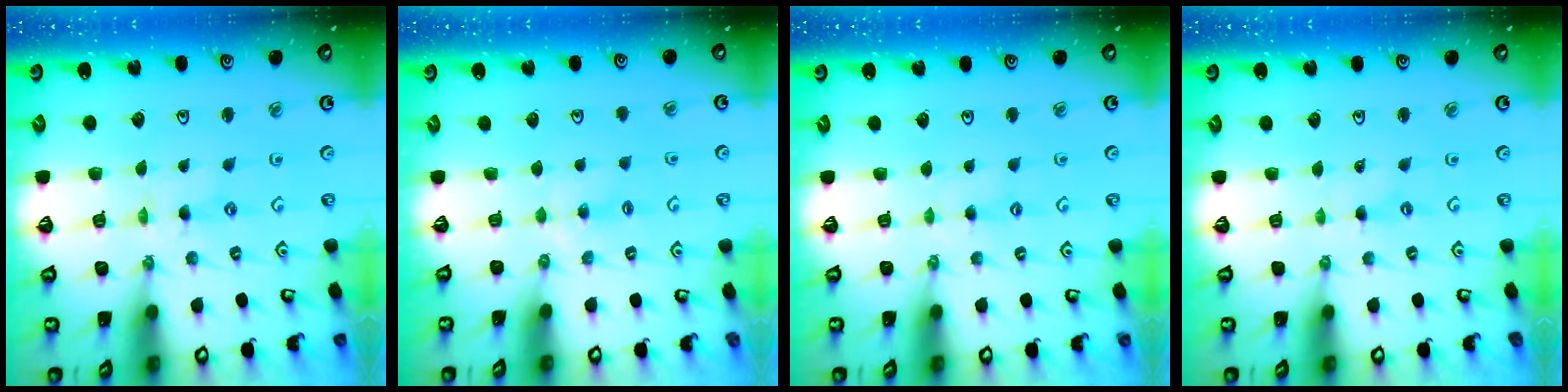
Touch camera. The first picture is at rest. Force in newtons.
{"total": 3.0, "press": 3.0, "slide": 0.5}
{"total": 2.8, "press": 2.8, "slide": 0.3}
{"total": 0.0}